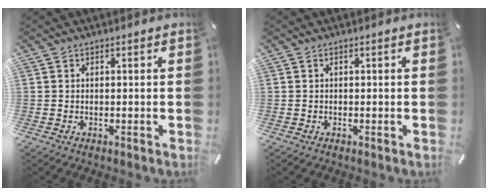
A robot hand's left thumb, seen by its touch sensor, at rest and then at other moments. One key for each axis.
{"total": 0.0}